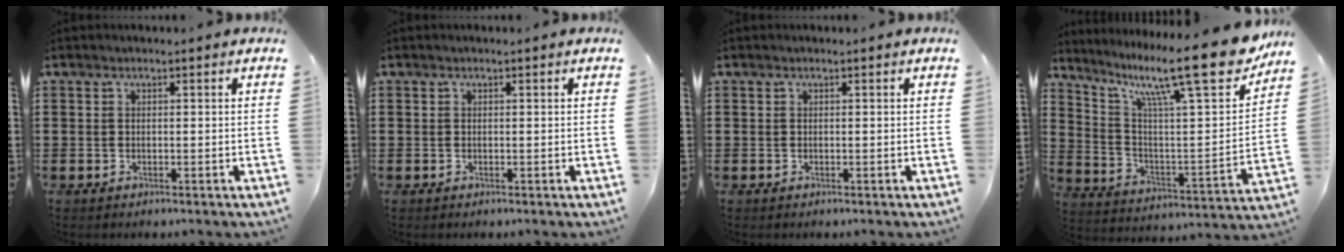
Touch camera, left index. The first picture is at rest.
{"total": 0.0}
{"total": 0.0}
{"total": 17.1, "force": [12.7, 2.3, 11.2], "torque": [-0.206, -0.086, 0.202]}